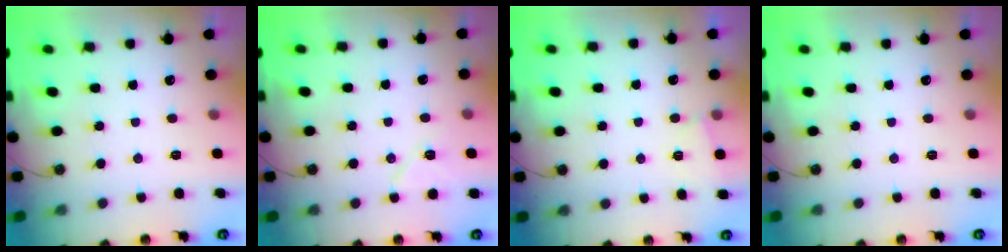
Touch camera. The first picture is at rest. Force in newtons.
{"total": 6.8, "press": 6.7, "slide": 0.8}
{"total": 2.0, "press": 1.9, "slide": 0.3}
{"total": 0.0}